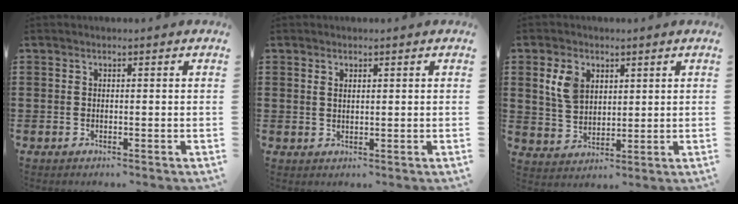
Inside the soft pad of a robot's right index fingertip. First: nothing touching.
{"total": 1.0, "force": [0.6, 0.5, 0.6], "torque": [-0.013, 0.004, 0.011]}
{"total": 6.0, "force": [2.5, 4.2, 3.6], "torque": [-0.092, 0.012, 0.044]}